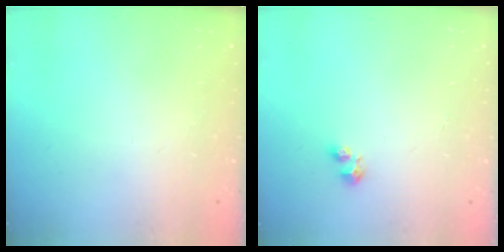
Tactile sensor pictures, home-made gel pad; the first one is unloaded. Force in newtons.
{"total": 3.1, "press": 3.1, "slide": 0.5}